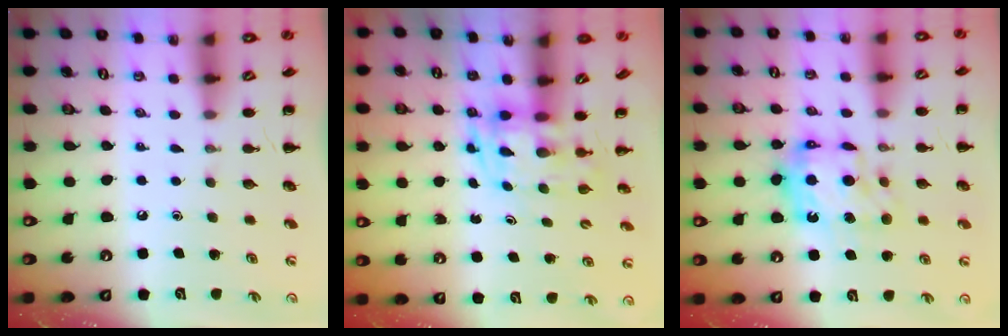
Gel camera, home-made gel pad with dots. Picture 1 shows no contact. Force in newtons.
{"total": 3.8, "press": 3.7, "slide": 0.8}
{"total": 11.7, "press": 11.6, "slide": 1.4}